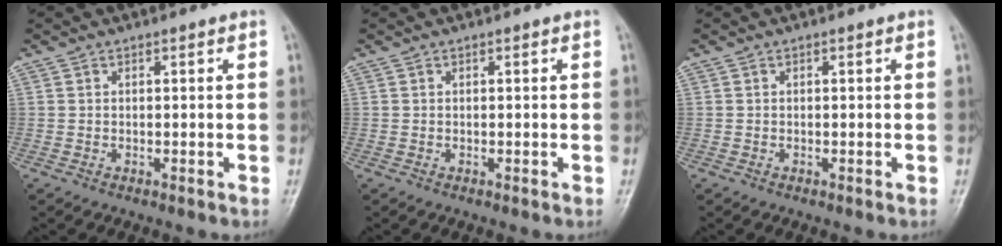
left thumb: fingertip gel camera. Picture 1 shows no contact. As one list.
[{"total": 0.0}, {"total": 0.0}]